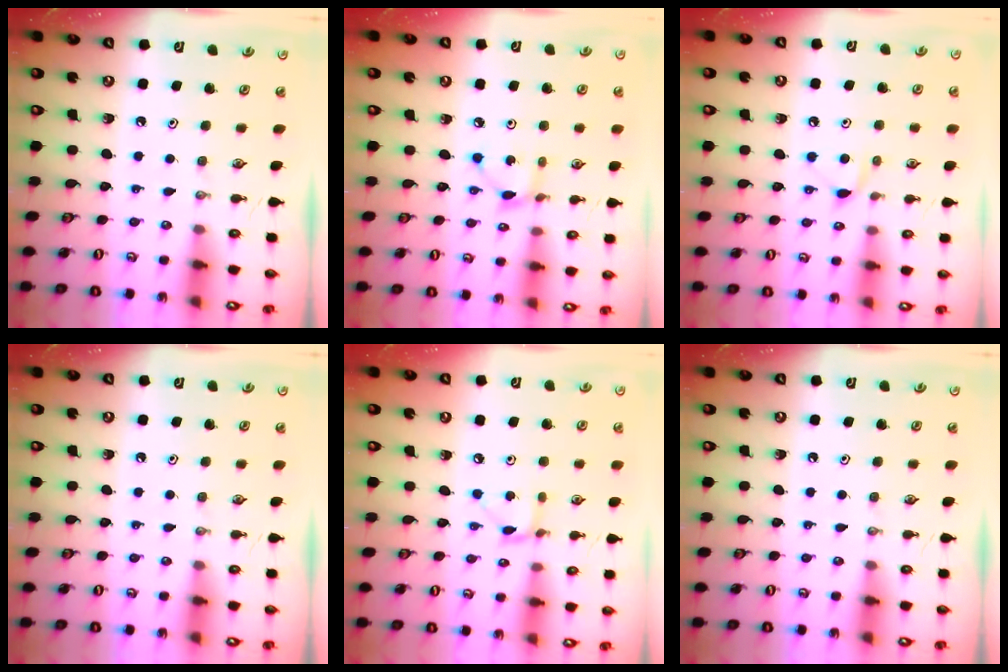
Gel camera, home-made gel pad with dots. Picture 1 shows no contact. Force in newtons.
{"total": 2.9, "press": 2.9, "slide": 0.1}
{"total": 5.6, "press": 5.5, "slide": 0.7}
{"total": 0.0}
{"total": 3.7, "press": 3.7, "slide": 0.1}
{"total": 0.0}